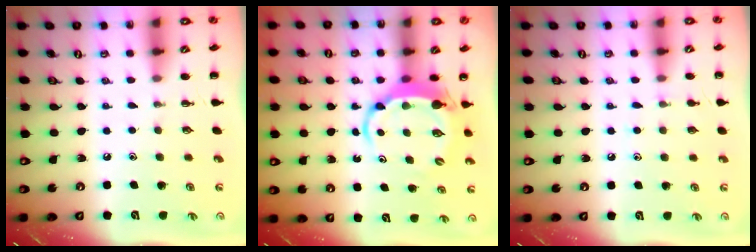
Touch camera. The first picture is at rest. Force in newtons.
{"total": 6.7, "press": 6.6, "slide": 1.3}
{"total": 4.4, "press": 4.1, "slide": 1.4}